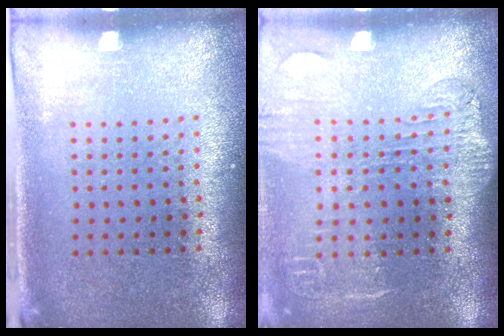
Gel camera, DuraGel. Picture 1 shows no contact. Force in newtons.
{"total": 1.9, "press": 1.6, "slide": 1.0}